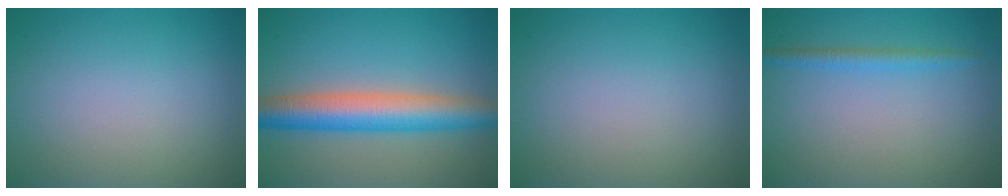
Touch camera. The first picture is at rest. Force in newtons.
{"total": 6.9, "press": 6.8, "slide": 0.3}
{"total": 0.0}
{"total": 1.6, "press": 1.6, "slide": 0.1}